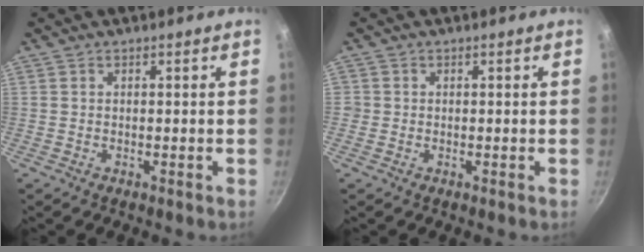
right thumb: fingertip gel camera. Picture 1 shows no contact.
{"total": 1.0, "force": [-0.2, 1.0, 0.1], "torque": [0.001, 0.002, -0.005]}